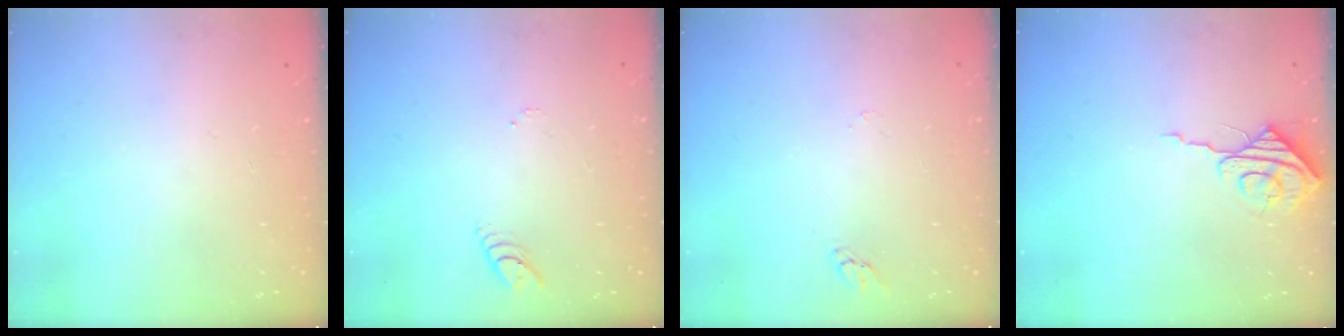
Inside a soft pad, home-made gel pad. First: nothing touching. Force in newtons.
{"total": 3.7, "press": 3.7, "slide": 0.4}
{"total": 2.2, "press": 2.2, "slide": 0.2}
{"total": 7.9, "press": 7.9, "slide": 0.5}